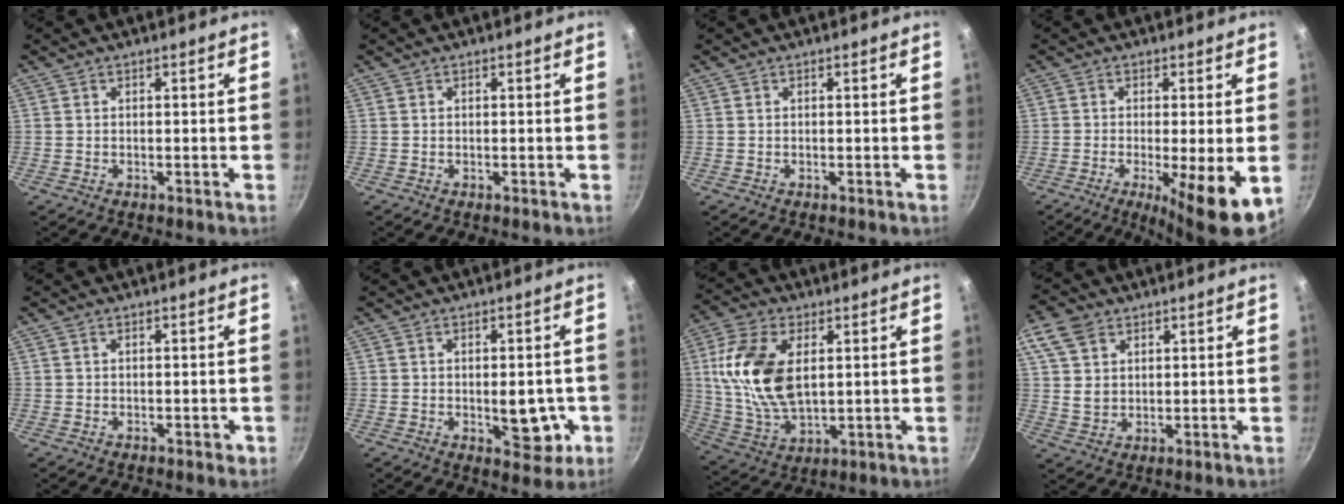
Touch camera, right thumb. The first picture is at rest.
{"total": 0.0}
{"total": 0.0}
{"total": 10.0, "force": [-2.3, 1.7, 9.6], "torque": [-0.151, -0.010, -0.030]}
{"total": 1.5, "force": [-0.2, 0.9, 1.2], "torque": [-0.007, 0.002, -0.001]}
{"total": 8.0, "force": [-1.4, 4.3, 6.6], "torque": [-0.056, -0.001, -0.012]}
{"total": 16.0, "force": [3.3, 9.1, 12.7], "torque": [-0.241, -0.009, 0.071]}
{"total": 8.3, "force": [4.0, 5.9, 4.3], "torque": [-0.065, -0.014, 0.073]}